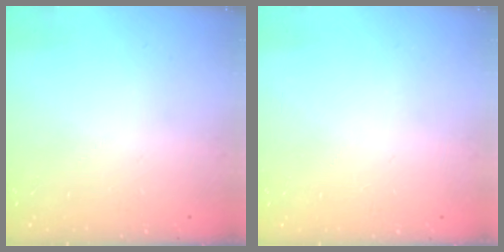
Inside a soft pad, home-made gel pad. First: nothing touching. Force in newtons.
{"total": 0.0}